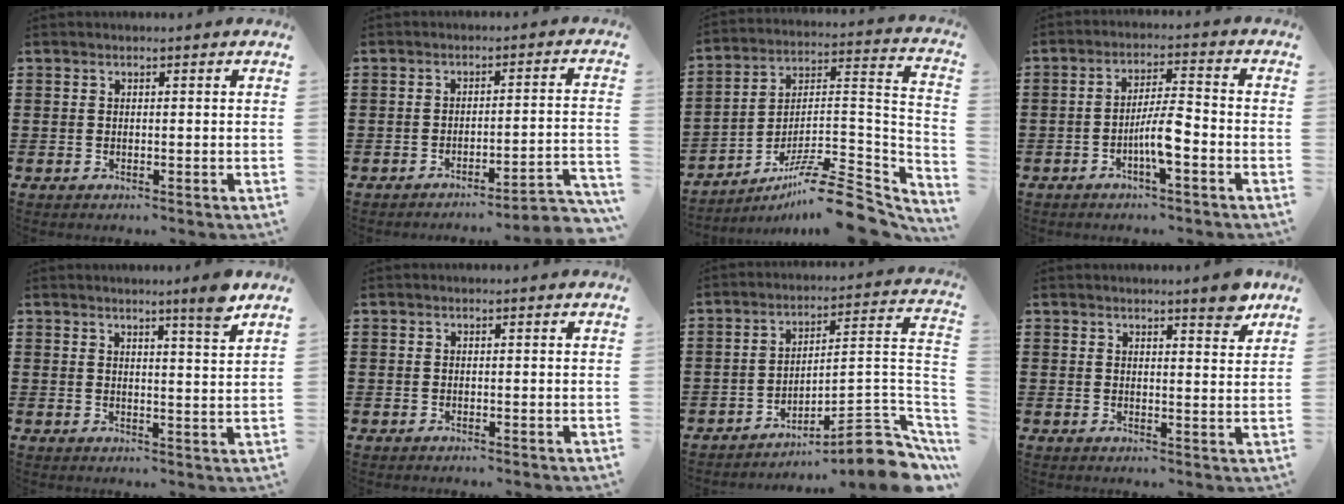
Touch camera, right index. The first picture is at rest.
{"total": 3.7, "force": [-3.3, -0.3, 1.8], "torque": [-0.034, -0.013, -0.069]}
{"total": 12.3, "force": [-9.7, 2.2, 7.2], "torque": [-0.107, 0.028, -0.182]}
{"total": 6.1, "force": [-2.4, 1.1, 5.5], "torque": [-0.107, 0.000, -0.048]}
{"total": 4.4, "force": [3.5, -0.7, 2.7], "torque": [-0.045, -0.012, 0.056]}
{"total": 0.0}
{"total": 9.1, "force": [-6.8, 1.7, 5.9], "torque": [-0.077, 0.004, -0.130]}
{"total": 3.8, "force": [3.2, 0.6, 1.9], "torque": [-0.020, -0.010, 0.053]}